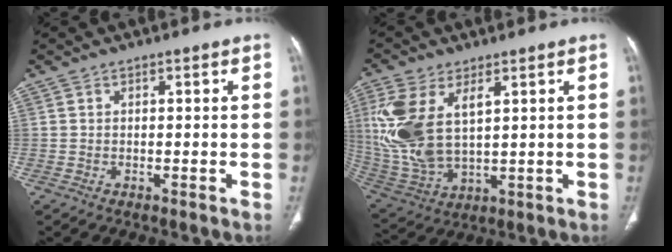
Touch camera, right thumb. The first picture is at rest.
{"total": 15.5, "force": [4.5, 8.2, 12.4], "torque": [-0.276, -0.010, 0.105]}